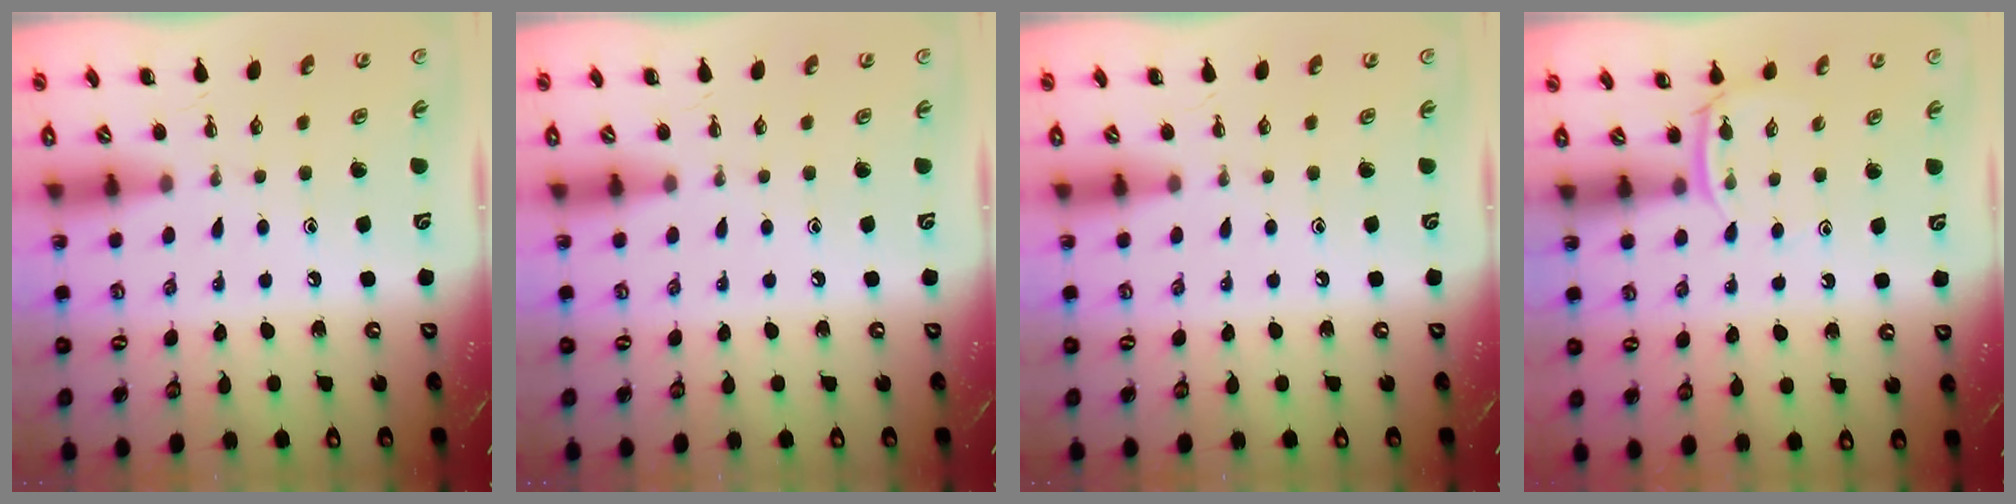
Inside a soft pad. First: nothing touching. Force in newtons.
{"total": 0.0}
{"total": 0.0}
{"total": 3.4, "press": 3.1, "slide": 1.2}